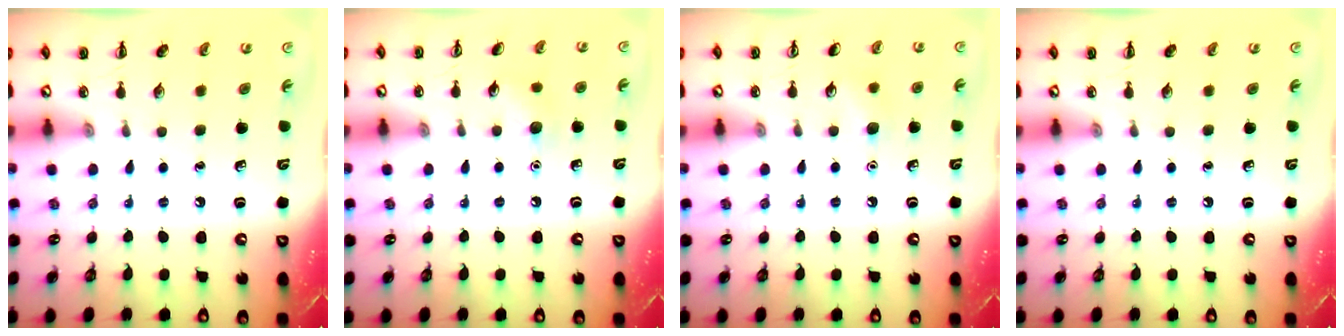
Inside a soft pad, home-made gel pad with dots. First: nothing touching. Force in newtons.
{"total": 5.6, "press": 5.4, "slide": 1.5}
{"total": 5.2, "press": 5.0, "slide": 1.5}
{"total": 0.0}